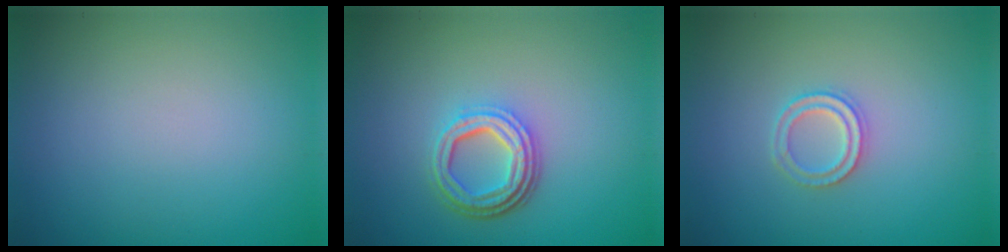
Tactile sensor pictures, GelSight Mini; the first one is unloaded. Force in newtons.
{"total": 4.2, "press": 3.2, "slide": 2.8}
{"total": 2.0, "press": 1.9, "slide": 0.4}